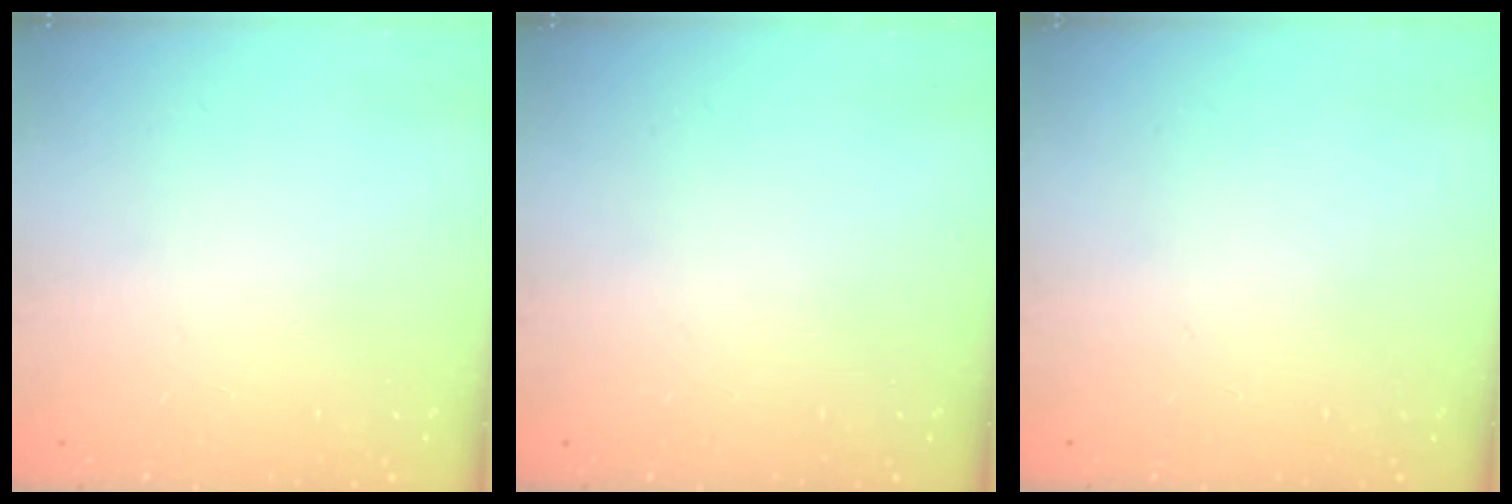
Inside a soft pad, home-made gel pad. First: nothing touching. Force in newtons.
{"total": 0.0}
{"total": 0.0}